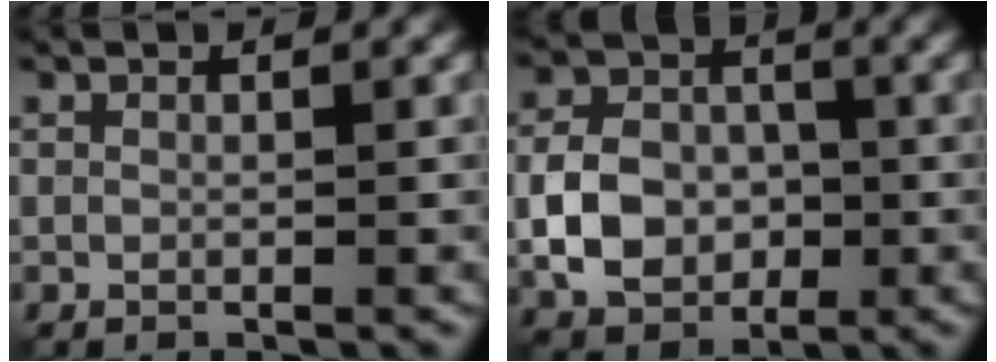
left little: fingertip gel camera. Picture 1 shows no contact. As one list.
[{"total": 6.0, "force": [-1.3, 4.7, 3.6], "torque": [-0.070, 0.003, -0.029]}]